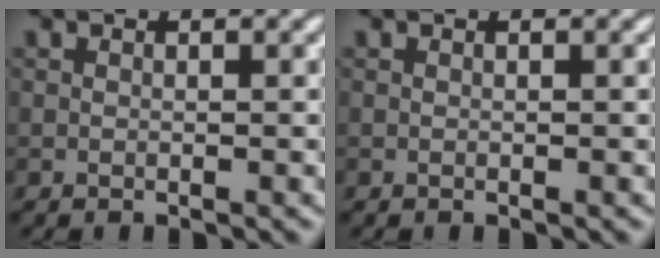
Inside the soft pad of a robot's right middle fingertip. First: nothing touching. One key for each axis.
{"total": 0.0}